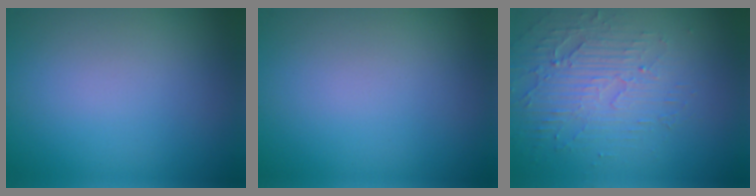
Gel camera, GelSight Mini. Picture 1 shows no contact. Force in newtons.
{"total": 0.0}
{"total": 3.7, "press": 3.2, "slide": 1.8}